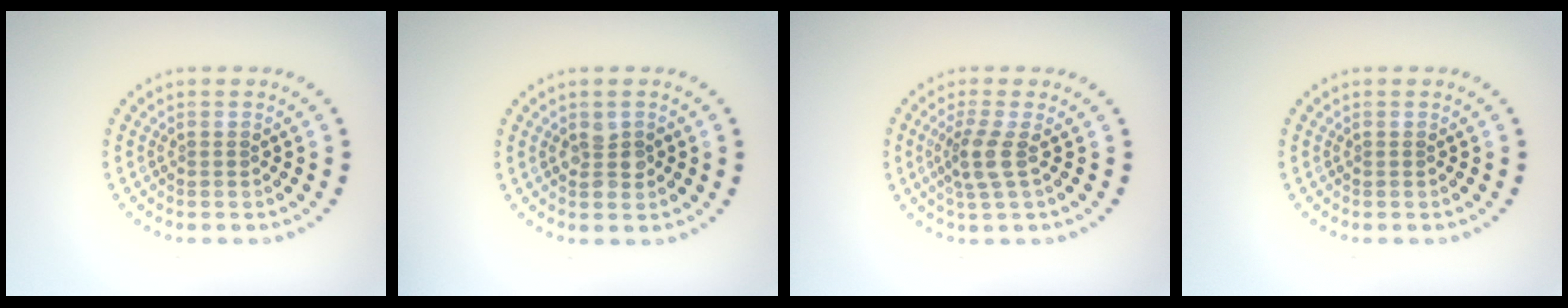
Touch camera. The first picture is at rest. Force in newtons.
{"total": 2.0, "press": 1.9, "slide": 0.3}
{"total": 2.6, "press": 2.1, "slide": 1.6}
{"total": 0.0}